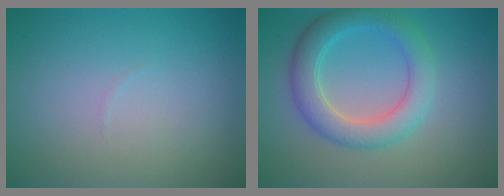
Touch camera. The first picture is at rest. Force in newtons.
{"total": 4.7, "press": 4.7, "slide": 0.1}